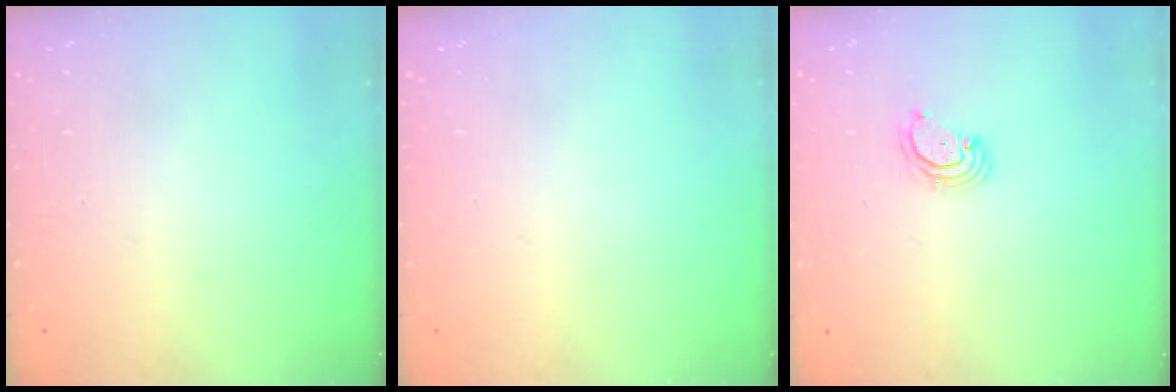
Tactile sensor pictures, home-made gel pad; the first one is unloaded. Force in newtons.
{"total": 0.0}
{"total": 3.0, "press": 3.0, "slide": 0.2}